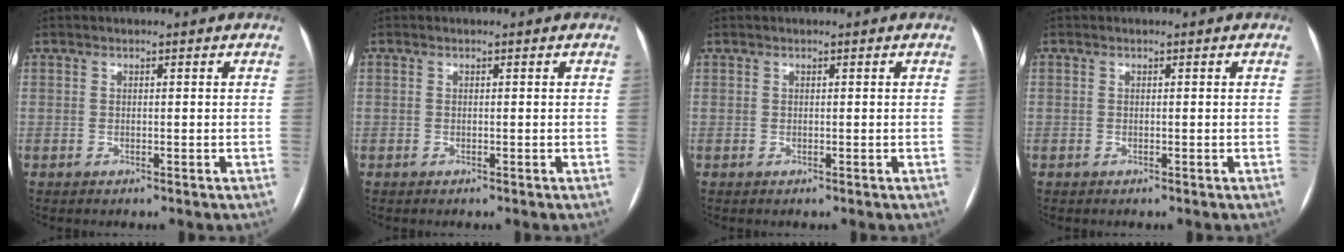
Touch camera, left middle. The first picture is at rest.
{"total": 0.0}
{"total": 0.0}
{"total": 0.0}